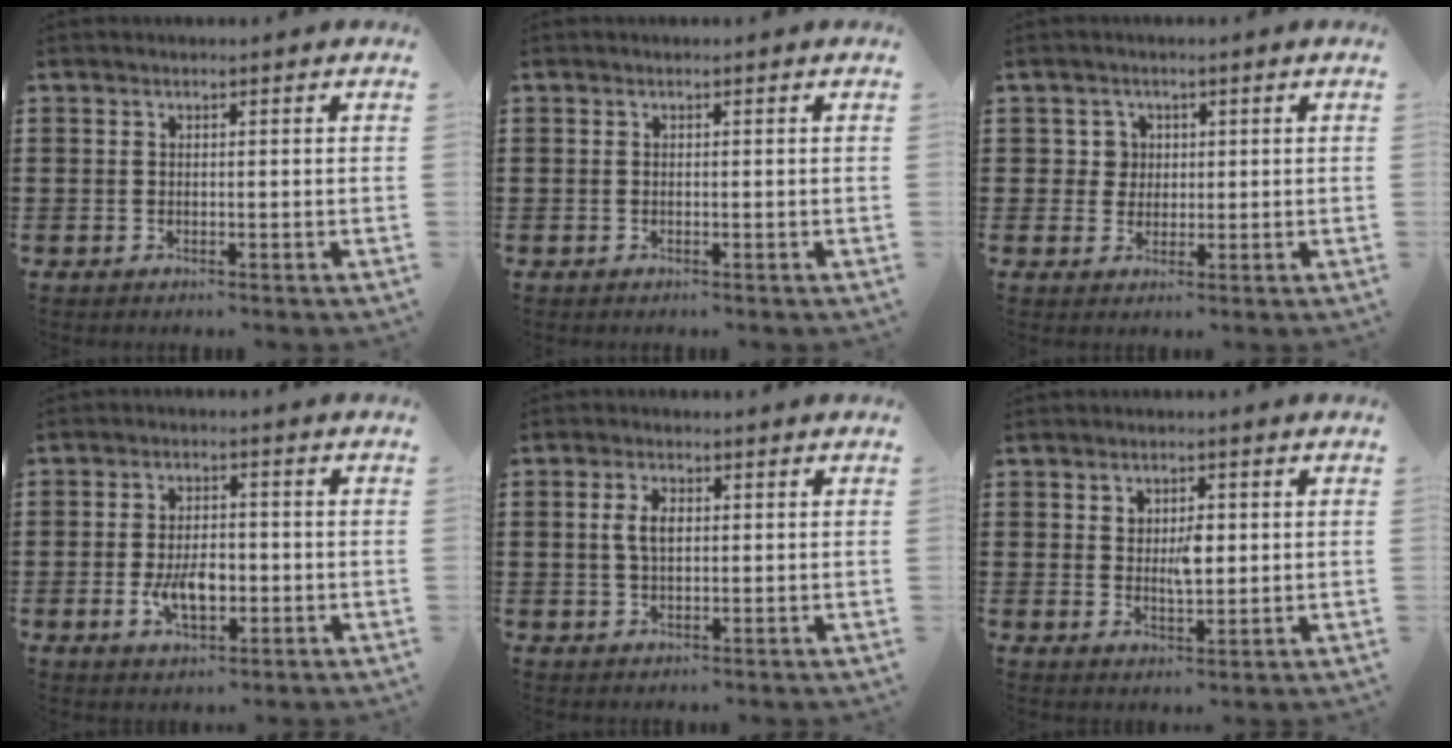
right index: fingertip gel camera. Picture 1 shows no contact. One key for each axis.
{"total": 0.0}
{"total": 3.0, "fx": 0.6, "fy": 2.9, "fz": 0.6, "tx": -0.027, "ty": 0.011, "tz": 0.008}
{"total": 5.8, "fx": -1.3, "fy": 3.0, "fz": 4.8, "tx": -0.088, "ty": -0.002, "tz": -0.025}
{"total": 3.5, "fx": 0.5, "fy": 1.7, "fz": 3.0, "tx": -0.063, "ty": 0.008, "tz": 0.007}
{"total": 3.9, "fx": 0.8, "fy": 1.9, "fz": 3.2, "tx": -0.060, "ty": 0.003, "tz": 0.011}